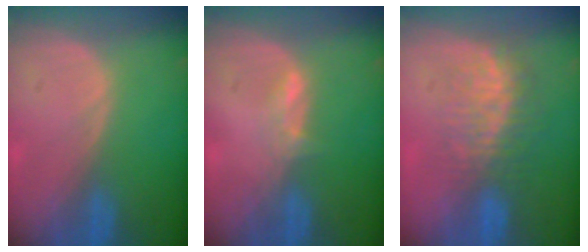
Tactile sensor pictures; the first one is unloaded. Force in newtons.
{"total": 1.7, "press": 1.7, "slide": 0.6}
{"total": 8.1, "press": 7.4, "slide": 3.2}